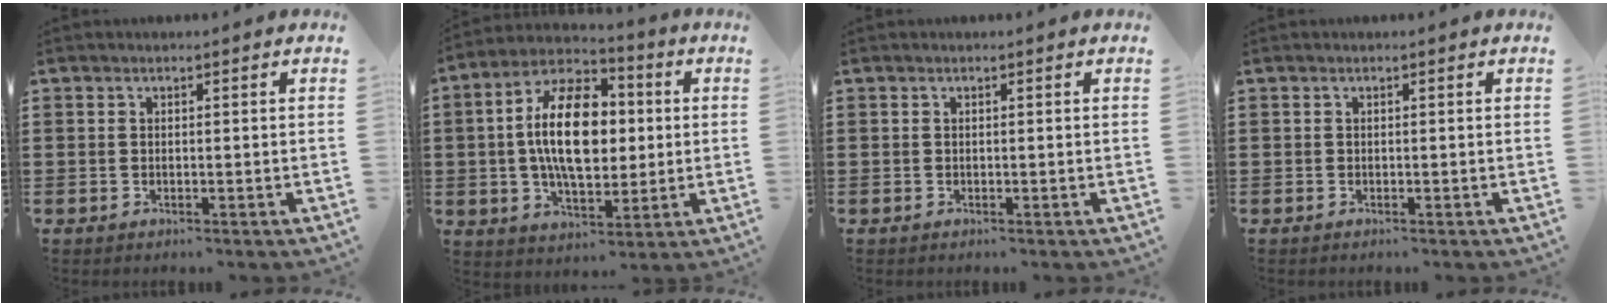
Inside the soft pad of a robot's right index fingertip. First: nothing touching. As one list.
[{"total": 14.5, "force": [1.2, 7.8, 12.2], "torque": [-0.231, 0.008, 0.014]}, {"total": 0.0}, {"total": 0.0}]